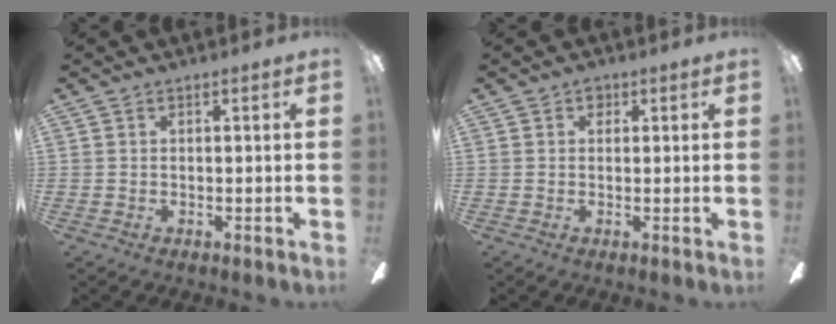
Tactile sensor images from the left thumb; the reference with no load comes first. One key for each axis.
{"total": 1.6, "fx": 0.8, "fy": 1.2, "fz": 0.7, "tx": -0.007, "ty": 0.002, "tz": 0.012}